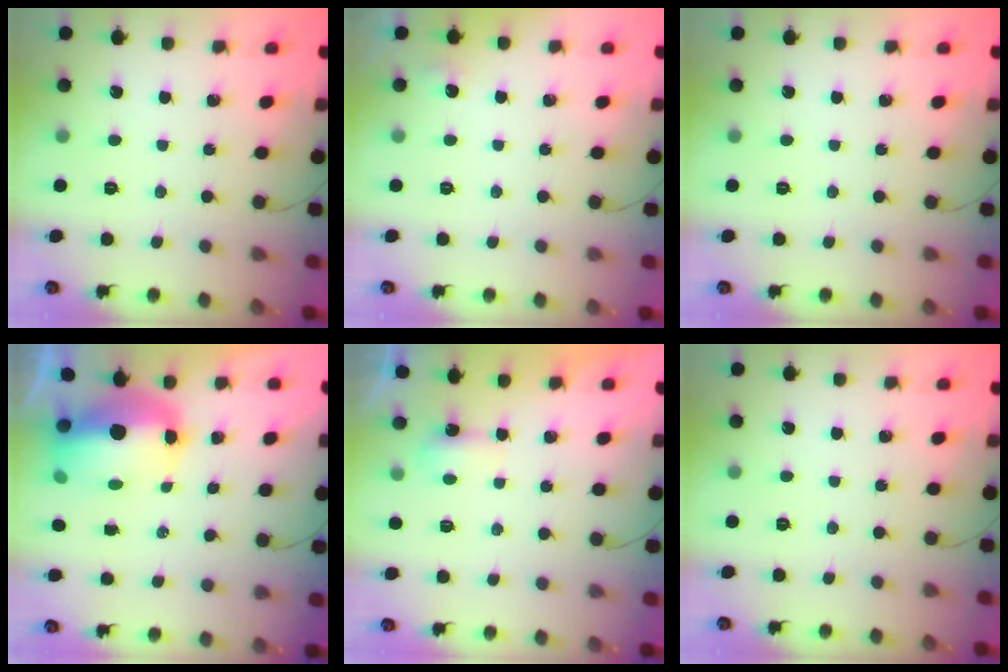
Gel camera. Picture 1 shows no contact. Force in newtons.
{"total": 11.5, "press": 3.2, "slide": 11.1}
{"total": 0.0}
{"total": 13.6, "press": 13.4, "slide": 2.8}
{"total": 3.8, "press": 3.5, "slide": 1.5}
{"total": 0.0}